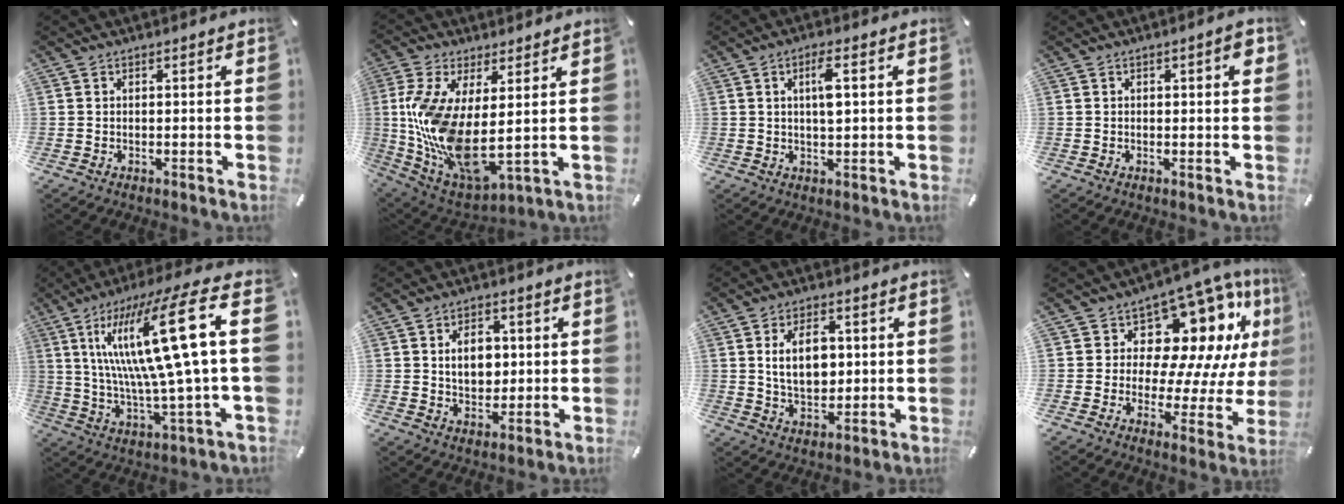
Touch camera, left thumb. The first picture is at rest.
{"total": 14.1, "force": [2.3, 5.9, 12.6], "torque": [-0.278, -0.047, 0.045]}
{"total": 5.3, "force": [1.3, 1.5, 4.9], "torque": [-0.082, -0.001, 0.015]}
{"total": 2.7, "force": [0.7, 0.9, 2.4], "torque": [-0.033, 0.001, 0.005]}
{"total": 24.4, "force": [5.7, 4.2, 23.3], "torque": [-0.442, -0.022, 0.069]}
{"total": 7.7, "force": [1.1, 5.9, 4.8], "torque": [-0.072, 0.002, 0.014]}
{"total": 10.0, "force": [1.5, 6.7, 7.2], "torque": [-0.135, -0.002, 0.018]}
{"total": 15.3, "force": [7.5, 9.8, 9.1], "torque": [-0.126, -0.074, 0.128]}